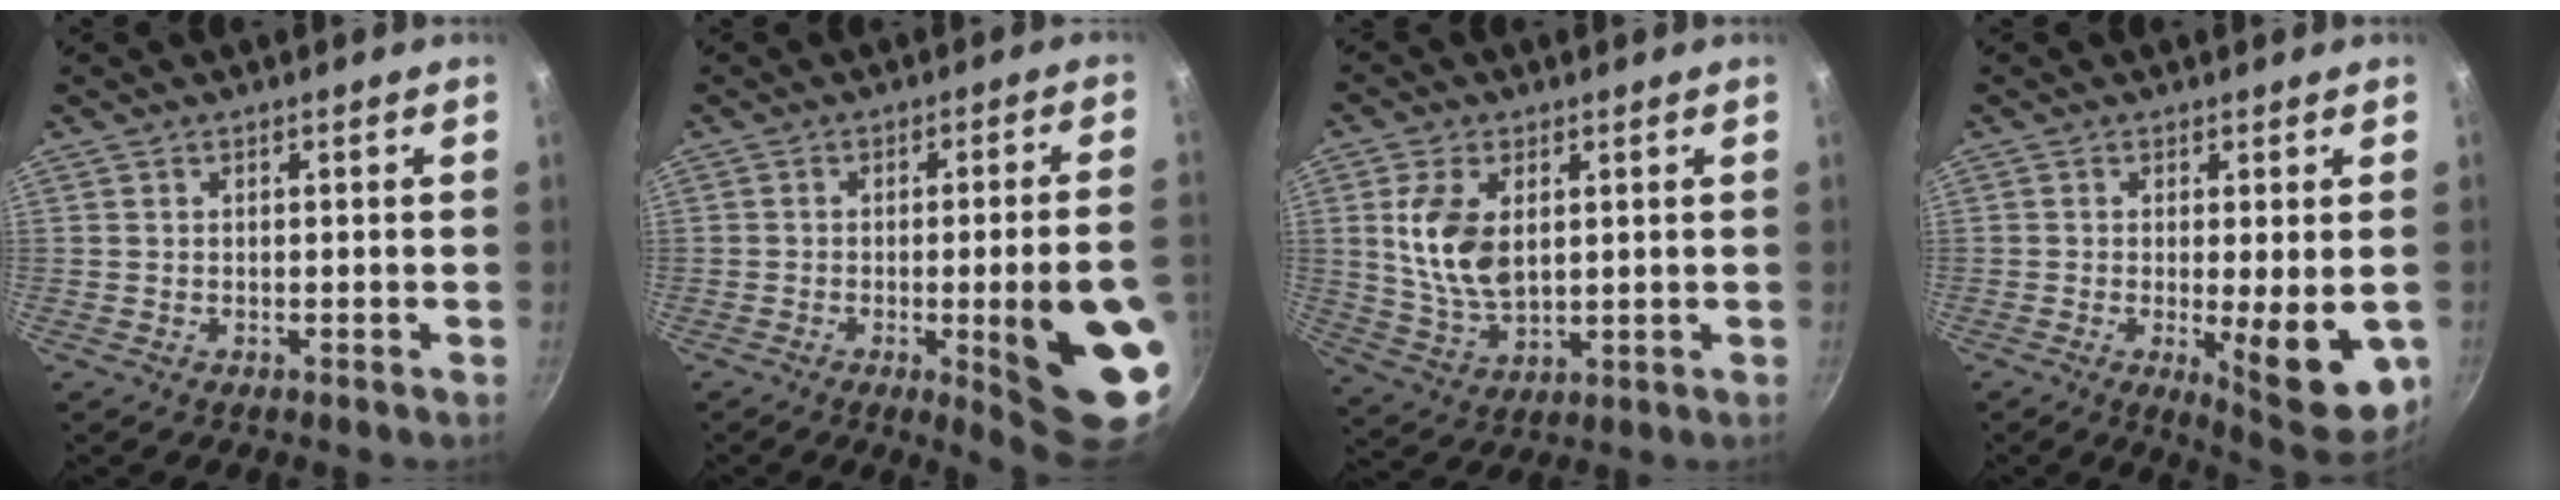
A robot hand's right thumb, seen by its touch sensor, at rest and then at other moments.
{"total": 15.7, "force": [-3.9, 2.2, 15.0], "torque": [-0.181, 0.015, -0.040]}
{"total": 11.1, "force": [2.4, 6.5, 8.7], "torque": [-0.165, -0.020, 0.054]}
{"total": 11.6, "force": [-2.0, 3.2, 11.0], "torque": [-0.135, -0.014, -0.016]}